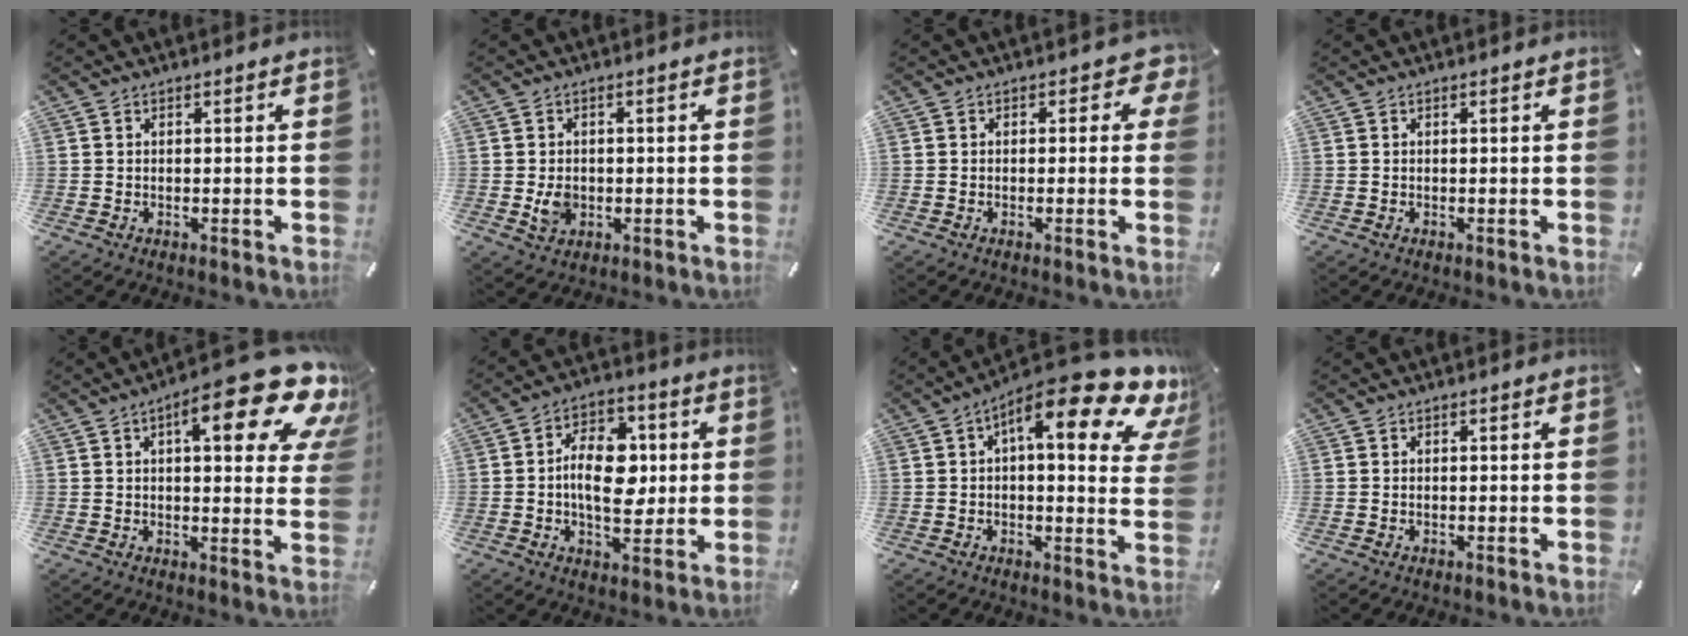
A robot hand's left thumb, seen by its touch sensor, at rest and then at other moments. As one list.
[{"total": 4.4, "force": [-0.6, 3.6, 2.5], "torque": [-0.032, -0.002, -0.011]}, {"total": 4.0, "force": [0.9, 2.5, 3.0], "torque": [-0.028, -0.003, 0.009]}, {"total": 0.0}, {"total": 20.0, "force": [10.5, 6.0, 16.0], "torque": [-0.222, -0.063, 0.159]}, {"total": 13.7, "force": [0.0, 8.8, 10.5], "torque": [-0.168, 0.005, -0.001]}, {"total": 17.3, "force": [9.5, 4.9, 13.6], "torque": [-0.195, -0.073, 0.147]}, {"total": 0.0}]